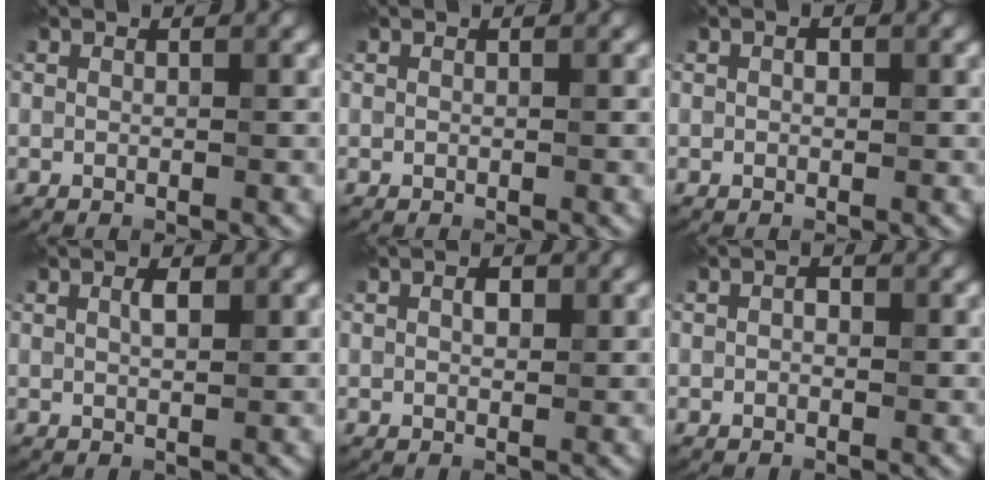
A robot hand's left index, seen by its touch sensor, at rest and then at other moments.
{"total": 0.0}
{"total": 0.6, "force": [0.1, 0.4, 0.4], "torque": [-0.006, -0.001, 0.000]}
{"total": 1.2, "force": [0.5, 0.4, 1.0], "torque": [-0.020, 0.001, 0.010]}
{"total": 1.2, "force": [0.4, 0.7, 1.0], "torque": [-0.016, 0.002, 0.006]}
{"total": 0.9, "force": [0.0, 0.6, 0.6], "torque": [-0.007, -0.002, -0.002]}